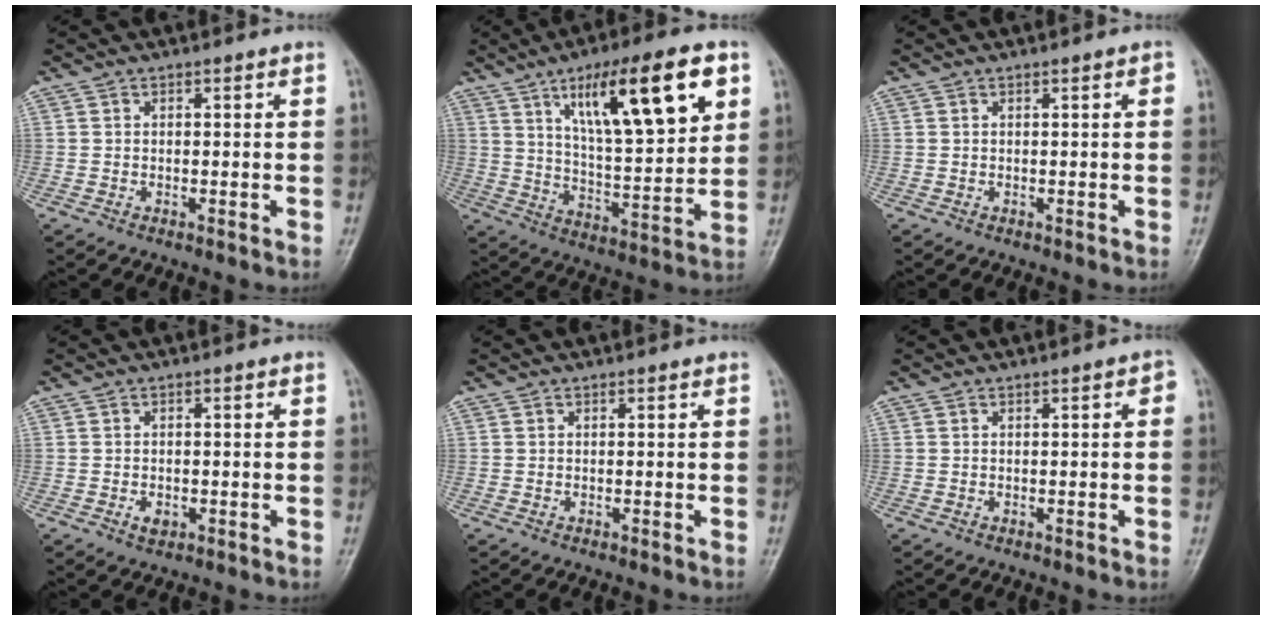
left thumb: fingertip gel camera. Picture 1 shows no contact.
{"total": 20.6, "force": [9.2, 5.9, 17.4], "torque": [-0.248, -0.030, 0.153]}
{"total": 0.9, "force": [0.2, 0.3, 0.8], "torque": [-0.011, 0.002, 0.001]}
{"total": 2.2, "force": [-0.8, 1.5, 1.3], "torque": [-0.019, 0.004, -0.011]}
{"total": 0.0}
{"total": 1.3, "force": [0.1, 0.7, 1.1], "torque": [-0.006, 0.003, -0.005]}